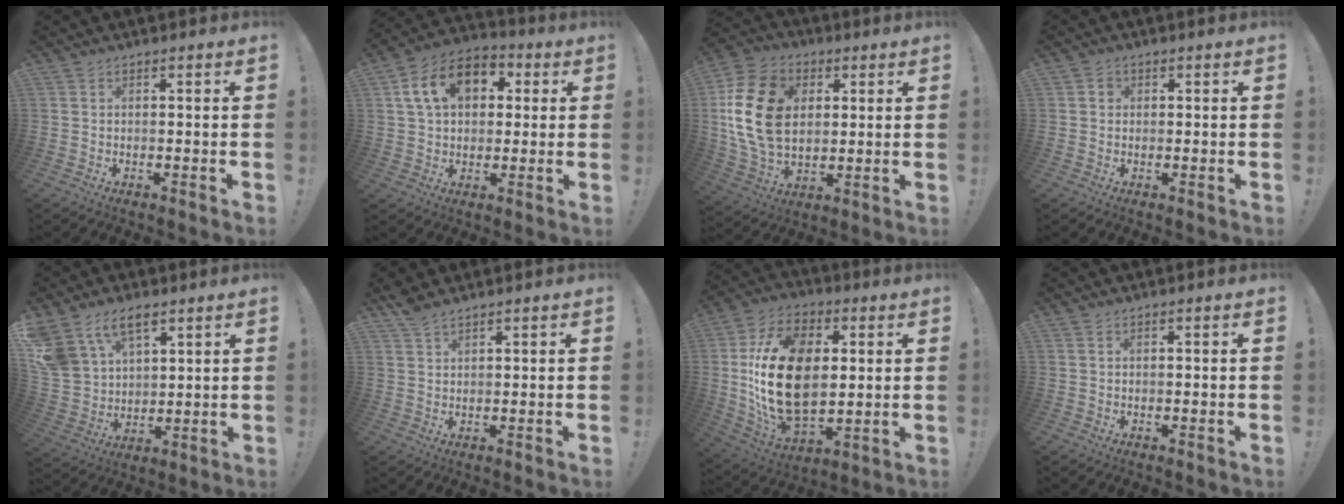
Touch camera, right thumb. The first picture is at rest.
{"total": 14.9, "force": [4.8, 10.8, 9.1], "torque": [-0.143, 0.005, 0.094]}
{"total": 21.1, "force": [3.7, 15.7, 13.6], "torque": [-0.256, -0.001, 0.069]}
{"total": 1.8, "force": [0.4, 1.7, 0.4], "torque": [-0.002, 0.002, 0.004]}
{"total": 13.4, "force": [7.9, 8.5, 6.6], "torque": [-0.138, -0.040, 0.160]}
{"total": 3.8, "force": [3.1, 1.2, 1.9], "torque": [-0.040, -0.015, 0.059]}
{"total": 25.3, "force": [2.3, 16.7, 18.9], "torque": [-0.367, -0.003, 0.051]}
{"total": 0.7, "force": [0.4, 0.5, 0.2], "torque": [0.002, -0.003, 0.007]}